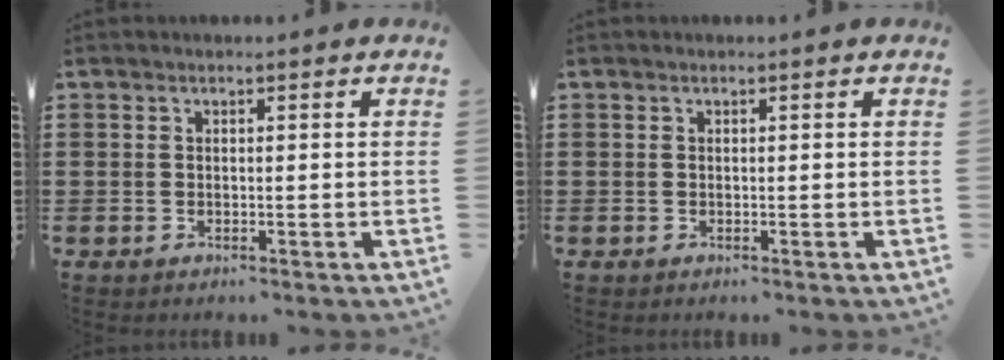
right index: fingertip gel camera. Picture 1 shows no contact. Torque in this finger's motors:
{"motor_torque": [1.10, 1.04, 0.00, 0.00]}